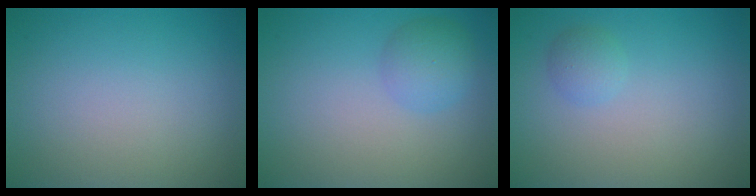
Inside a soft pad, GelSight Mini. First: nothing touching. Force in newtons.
{"total": 2.5, "press": 2.5, "slide": 0.1}
{"total": 1.3, "press": 1.3, "slide": 0.1}